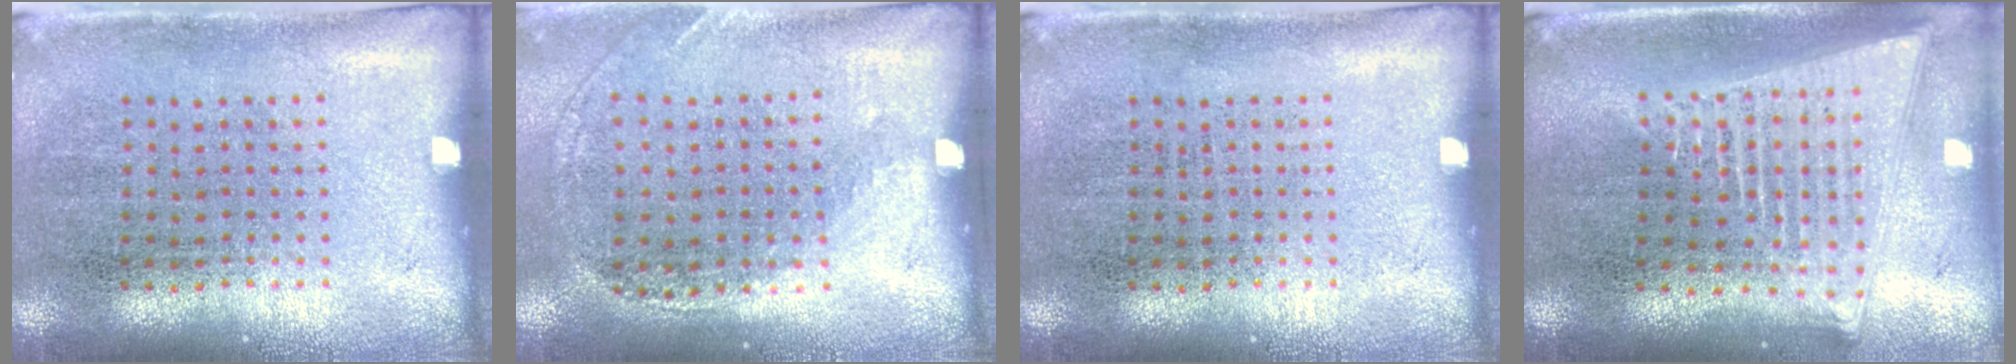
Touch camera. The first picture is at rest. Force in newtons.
{"total": 1.2, "press": 1.0, "slide": 0.7}
{"total": 0.0}
{"total": 2.1, "press": 1.8, "slide": 1.1}